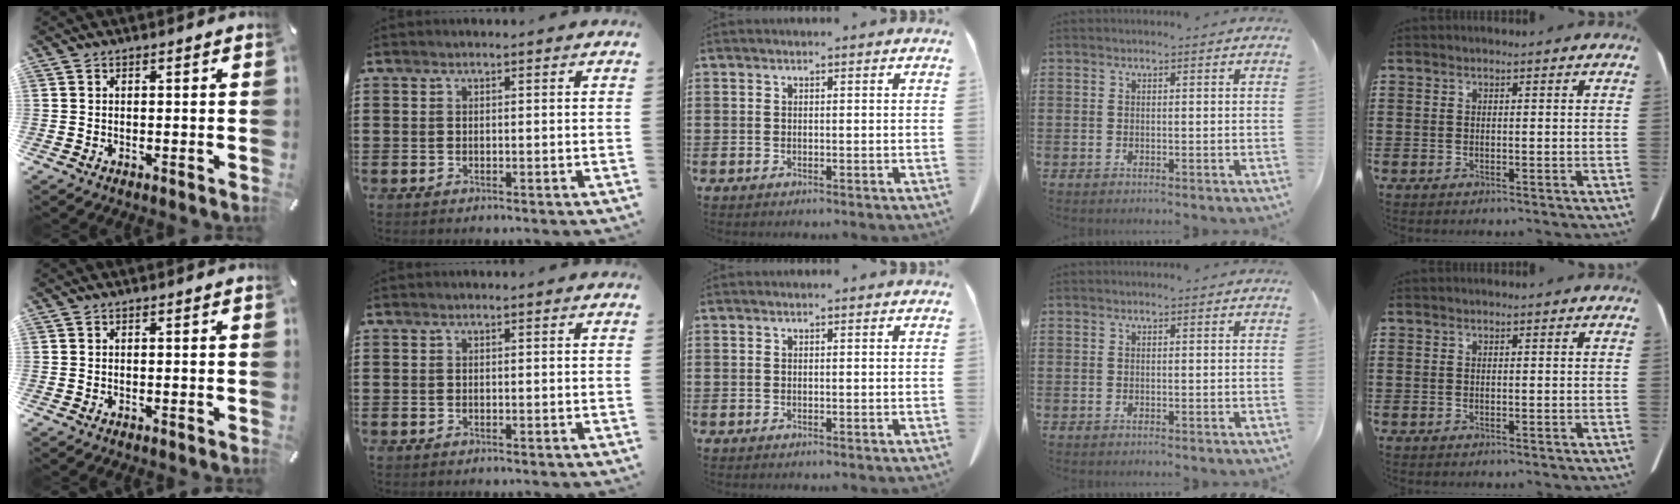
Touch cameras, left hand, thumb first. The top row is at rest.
{}